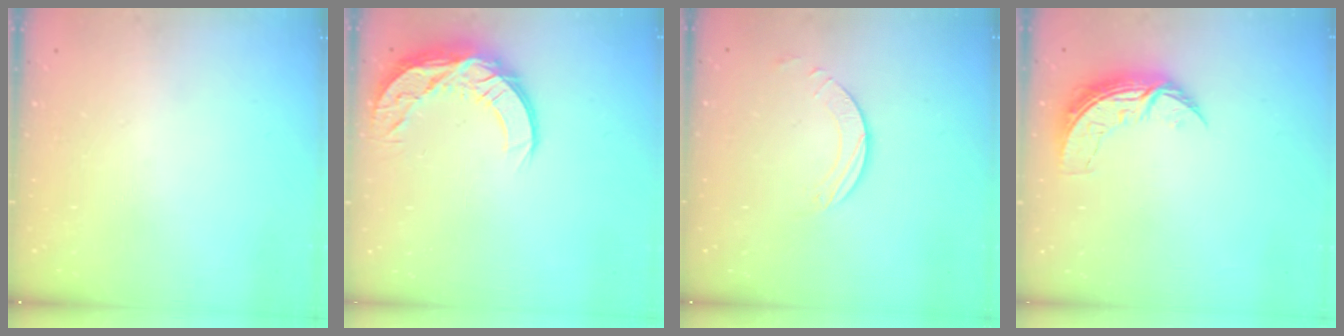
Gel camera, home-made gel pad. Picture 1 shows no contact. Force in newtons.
{"total": 11.3, "press": 11.3, "slide": 0.7}
{"total": 2.5, "press": 2.5, "slide": 0.2}
{"total": 7.1, "press": 7.0, "slide": 0.4}